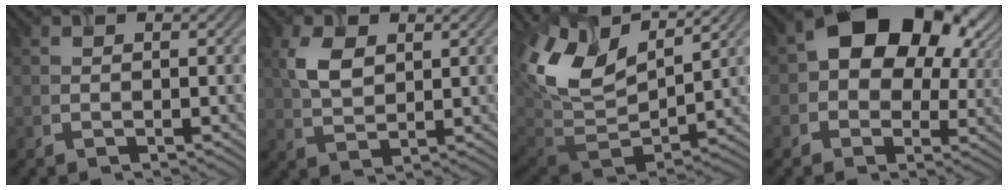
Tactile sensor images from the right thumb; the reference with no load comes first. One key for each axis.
{"total": 4.0, "fx": 1.3, "fy": 2.5, "fz": 2.8, "tx": -0.072, "ty": 0.000, "tz": 0.037}
{"total": 13.6, "fx": 5.7, "fy": 7.9, "fz": 9.5, "tx": -0.220, "ty": 0.013, "tz": 0.117}
{"total": 14.0, "fx": 3.6, "fy": 9.8, "fz": 9.4, "tx": -0.127, "ty": 0.002, "tz": 0.063}